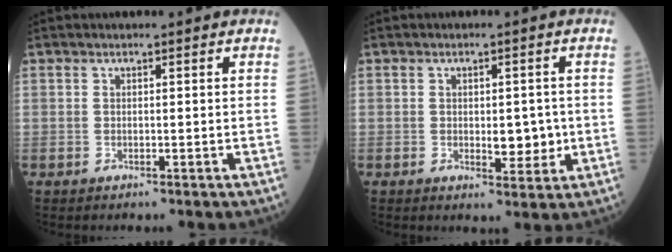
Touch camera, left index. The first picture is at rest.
{"total": 4.0, "force": [-0.4, 1.9, 3.5], "torque": [-0.043, -0.007, -0.002]}